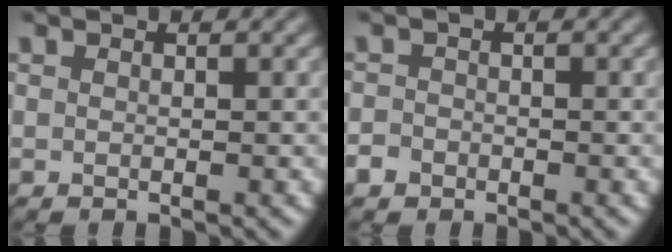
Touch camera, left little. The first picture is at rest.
{"total": 1.4, "force": [-0.8, 1.1, 0.3], "torque": [0.001, 0.001, -0.019]}